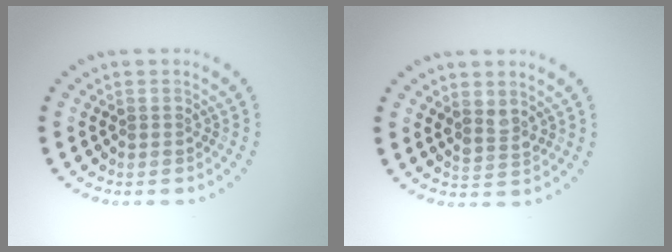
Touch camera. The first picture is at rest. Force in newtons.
{"total": 1.5, "press": 1.2, "slide": 0.9}